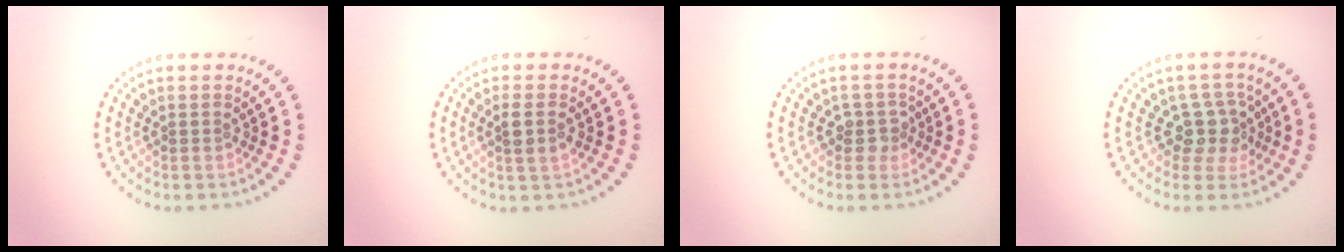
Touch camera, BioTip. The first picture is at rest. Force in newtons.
{"total": 1.8, "press": 1.6, "slide": 0.9}
{"total": 1.8, "press": 1.3, "slide": 1.2}
{"total": 2.9, "press": 2.4, "slide": 1.7}